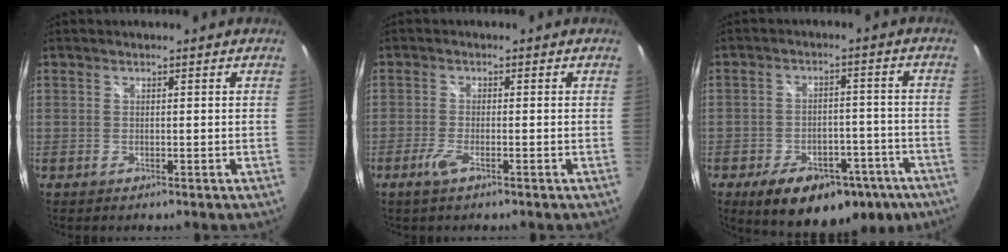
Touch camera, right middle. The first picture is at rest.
{"total": 2.9, "force": [-1.9, 0.5, 2.2], "torque": [-0.053, -0.006, -0.038]}
{"total": 18.1, "force": [-11.7, 9.5, 10.0], "torque": [-0.174, 0.000, -0.143]}